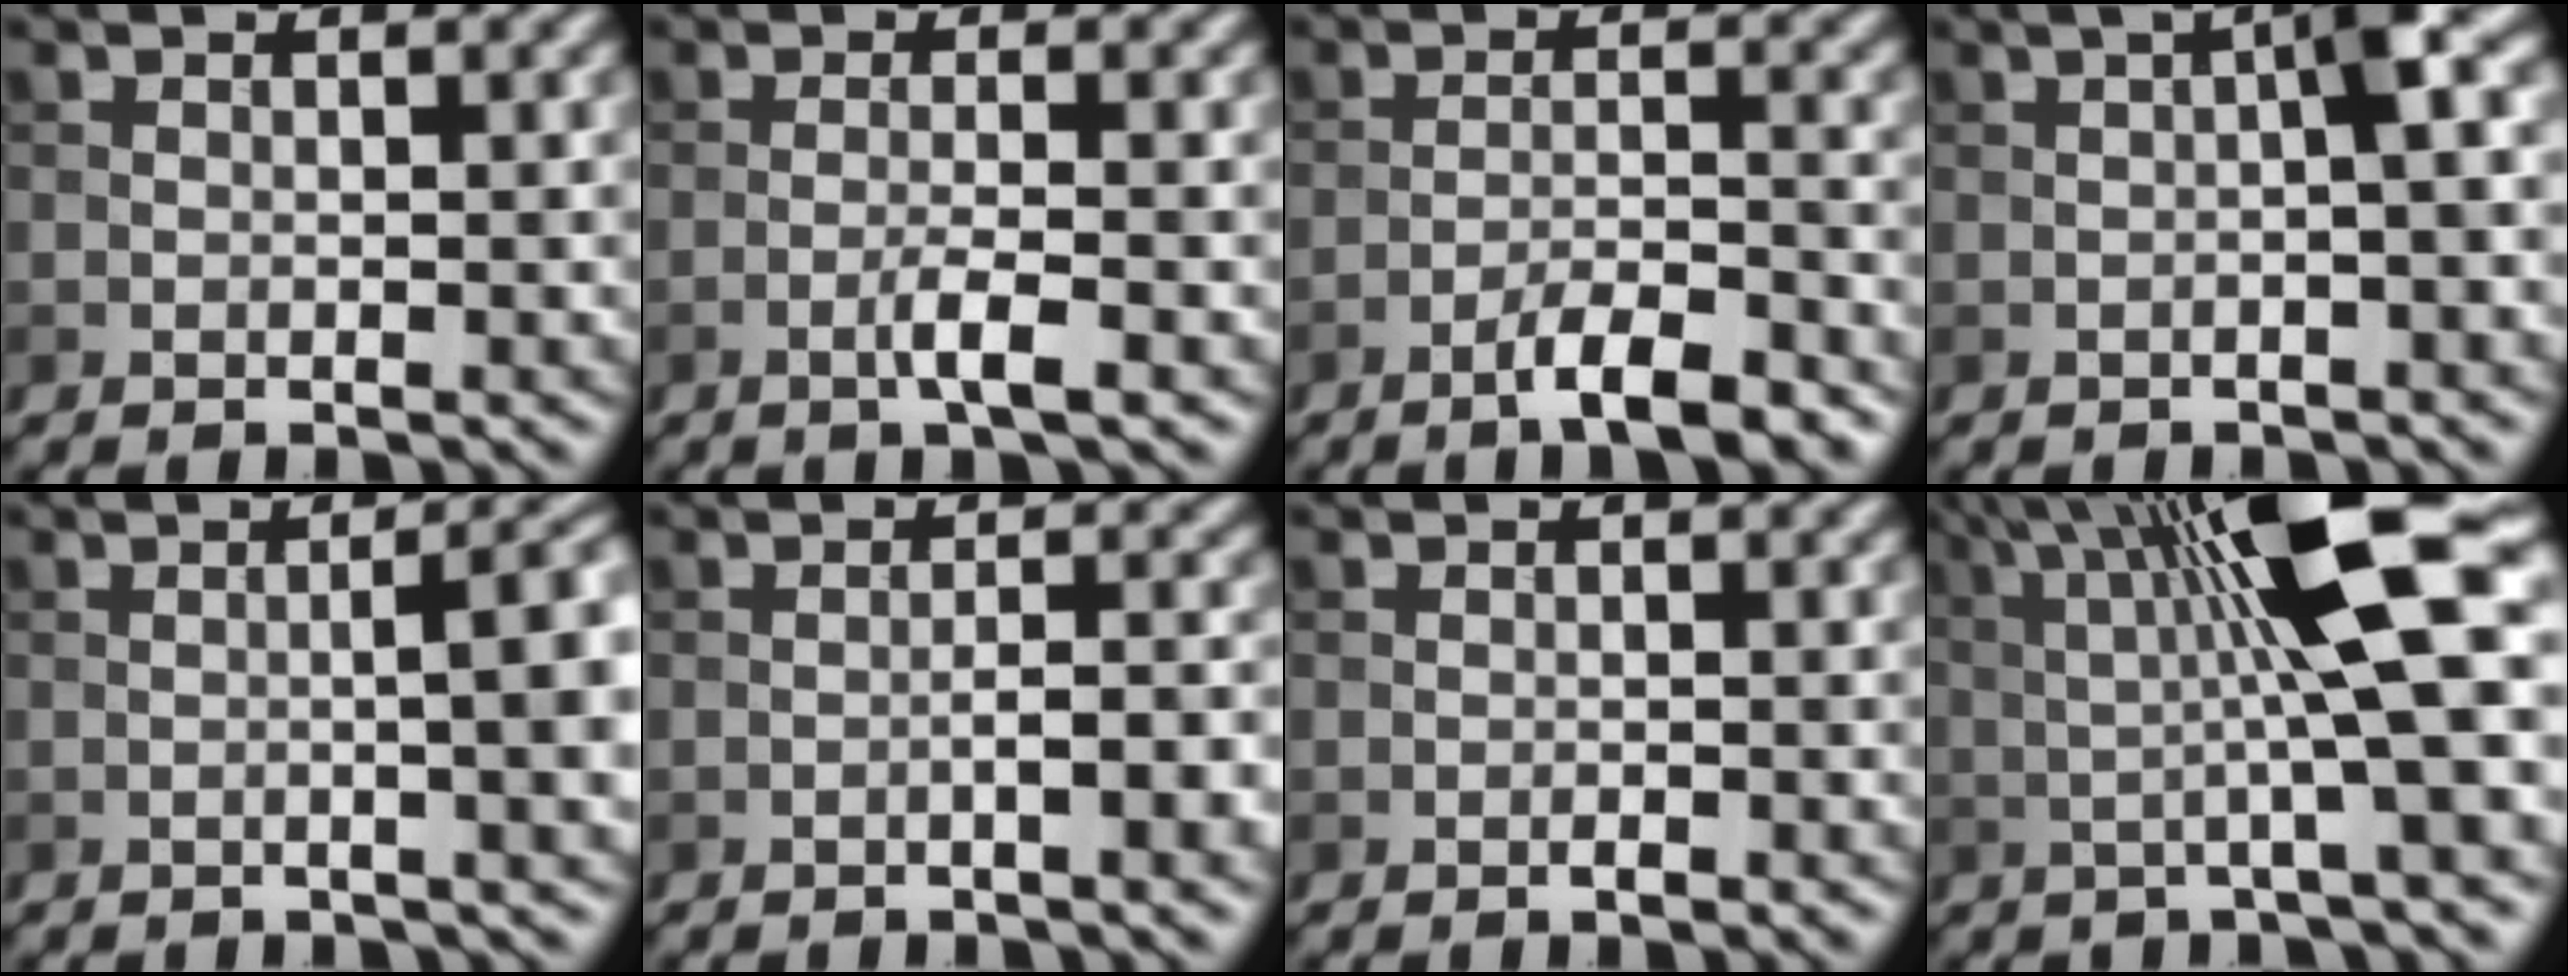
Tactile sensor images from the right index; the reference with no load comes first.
{"total": 2.4, "force": [-0.9, 0.2, 2.2], "torque": [-0.038, 0.006, -0.023]}
{"total": 4.6, "force": [-3.3, 0.7, 3.1], "torque": [-0.053, 0.007, -0.056]}
{"total": 4.0, "force": [0.3, 0.5, 4.0], "torque": [-0.059, 0.016, 0.000]}
{"total": 7.0, "force": [-0.3, 2.0, 6.7], "torque": [-0.075, 0.005, -0.001]}
{"total": 3.2, "force": [-1.1, 0.7, 3.0], "torque": [-0.045, 0.008, -0.019]}
{"total": 0.7, "force": [-0.4, 0.2, 0.6], "torque": [-0.009, -0.001, -0.006]}
{"total": 12.0, "force": [2.6, 1.9, 11.5], "torque": [-0.171, 0.012, 0.042]}